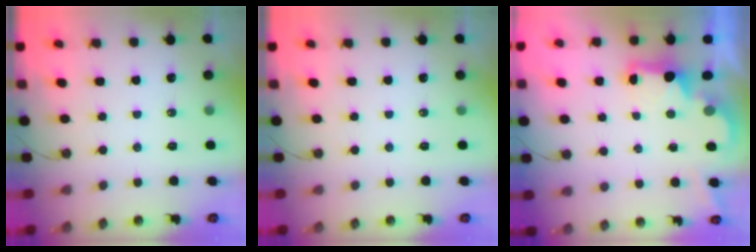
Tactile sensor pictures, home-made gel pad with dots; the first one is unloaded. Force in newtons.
{"total": 0.0}
{"total": 2.2, "press": 2.1, "slide": 0.8}